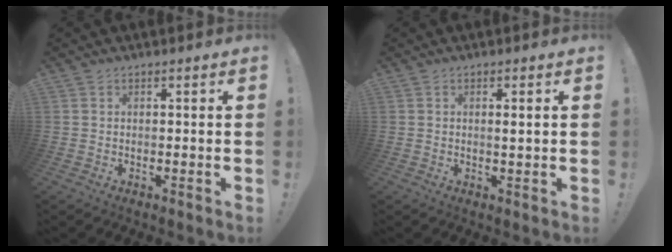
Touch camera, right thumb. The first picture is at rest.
{"total": 1.5, "force": [0.3, 0.0, 1.5], "torque": [-0.017, -0.007, 0.000]}